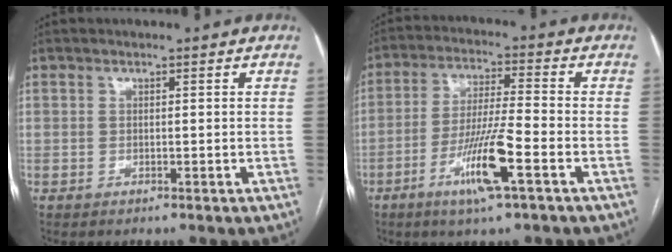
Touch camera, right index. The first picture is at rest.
{"total": 10.4, "force": [-4.6, 0.0, 9.3], "torque": [-0.178, -0.013, -0.088]}